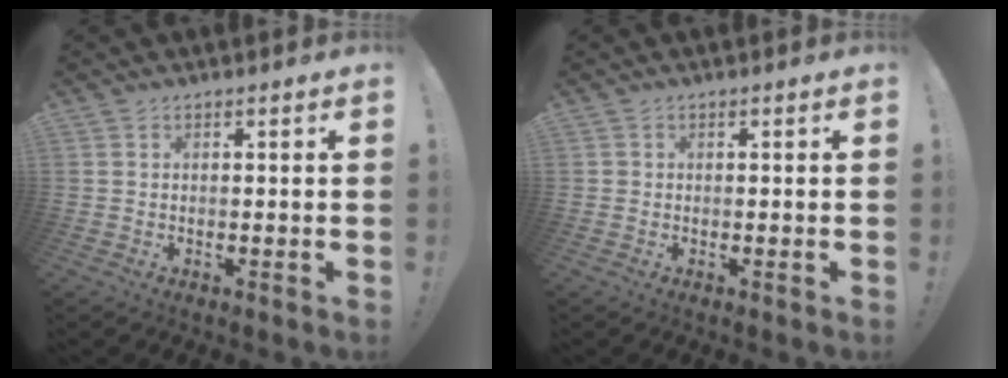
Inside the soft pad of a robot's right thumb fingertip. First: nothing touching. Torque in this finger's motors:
{"motor_torque": [0.22, 0.00, 0.02, 0.07, -0.03]}